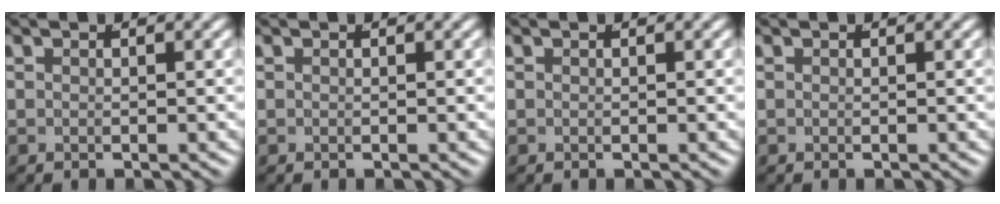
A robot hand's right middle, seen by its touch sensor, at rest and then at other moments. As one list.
[{"total": 0.0}, {"total": 0.0}, {"total": 0.0}]